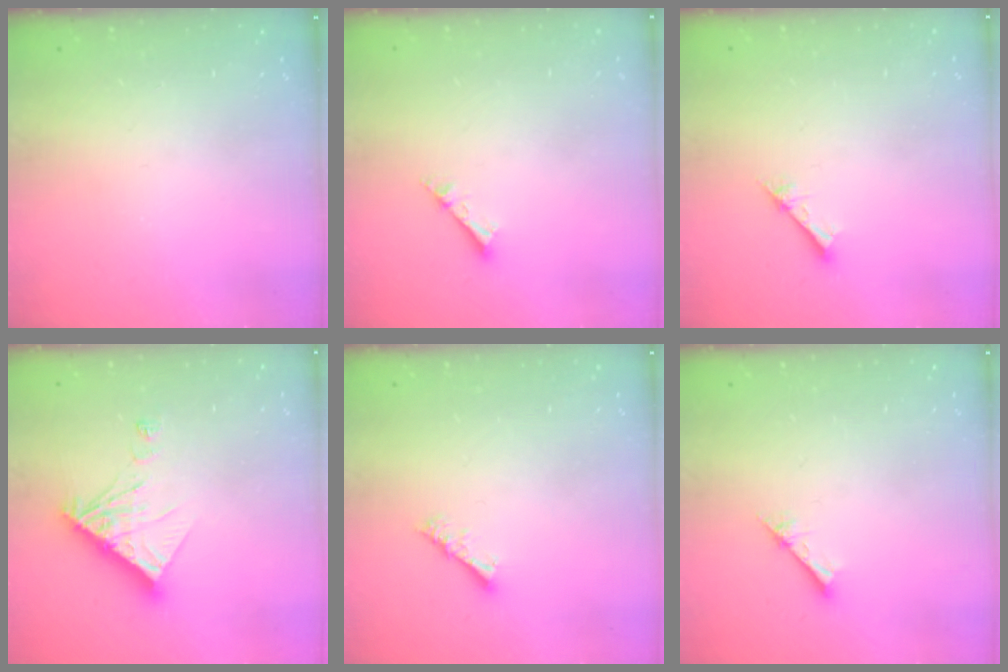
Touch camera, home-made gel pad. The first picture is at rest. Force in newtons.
{"total": 2.3, "press": 2.3, "slide": 0.1}
{"total": 1.5, "press": 1.5, "slide": 0.1}
{"total": 11.1, "press": 11.0, "slide": 1.3}
{"total": 4.2, "press": 4.2, "slide": 0.5}
{"total": 2.1, "press": 2.1, "slide": 0.2}